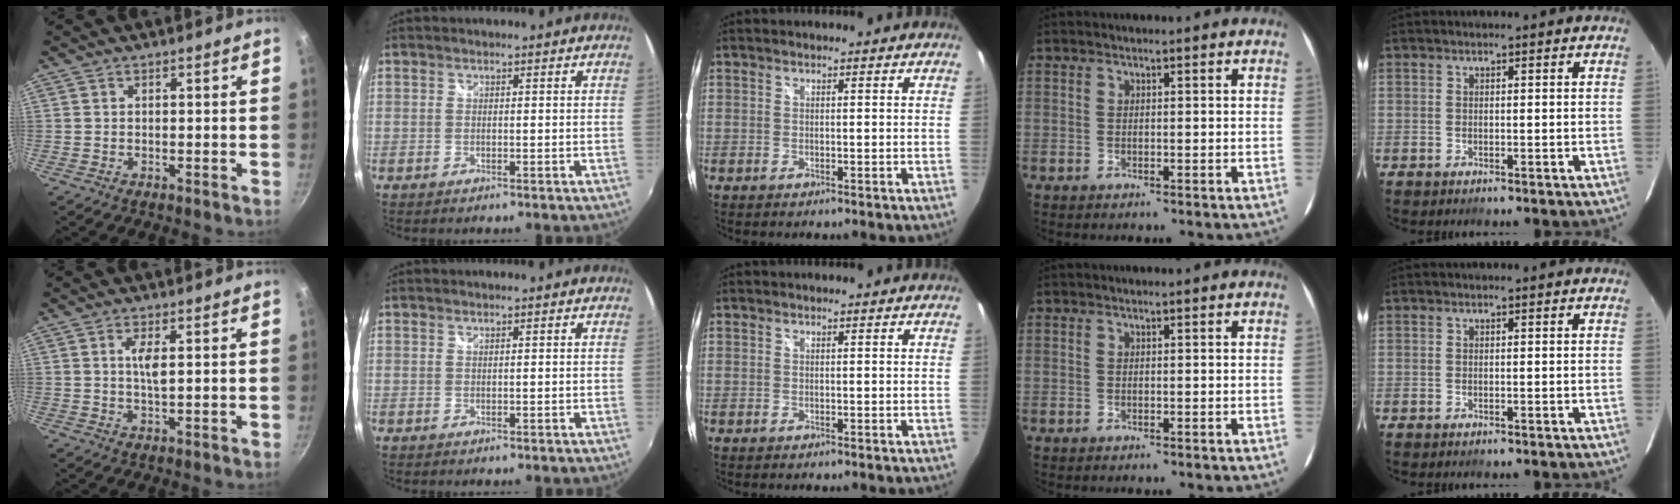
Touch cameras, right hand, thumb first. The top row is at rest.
{"thumb": {"total": 3.5, "force": [0.9, 1.0, 3.2], "torque": [-0.060, -0.002, 0.019]}}